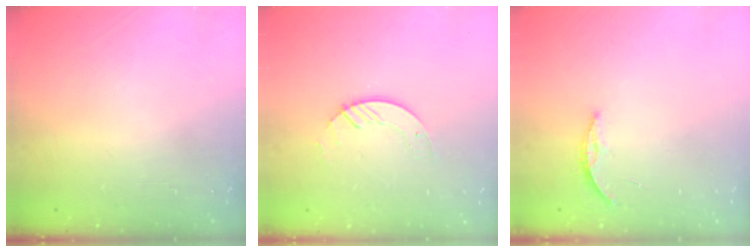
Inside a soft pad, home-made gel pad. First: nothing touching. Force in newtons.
{"total": 2.6, "press": 2.6, "slide": 0.3}
{"total": 3.7, "press": 3.7, "slide": 0.5}